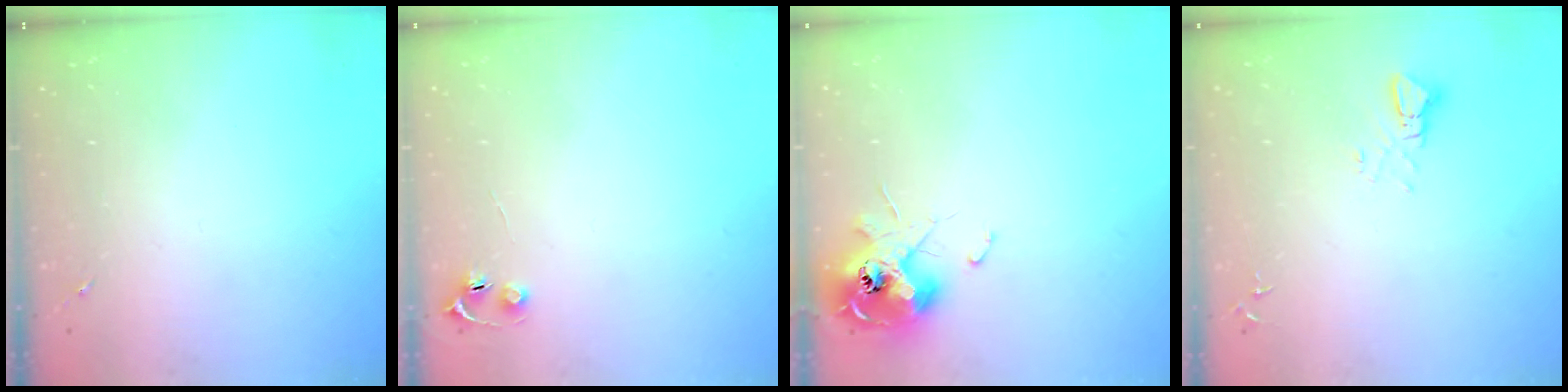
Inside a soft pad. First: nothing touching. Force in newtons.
{"total": 4.0, "press": 4.0, "slide": 0.5}
{"total": 12.8, "press": 12.8, "slide": 1.5}
{"total": 3.4, "press": 3.4, "slide": 0.2}